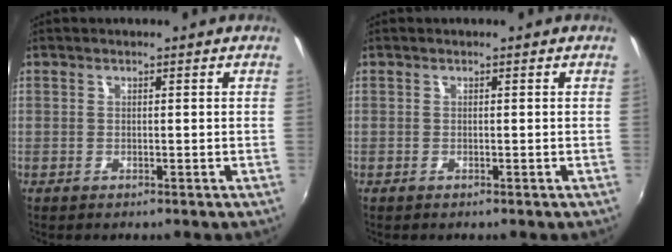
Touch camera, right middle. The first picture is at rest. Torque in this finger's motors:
{"motor_torque": [-0.19, 0.19, 0.00, 0.00]}